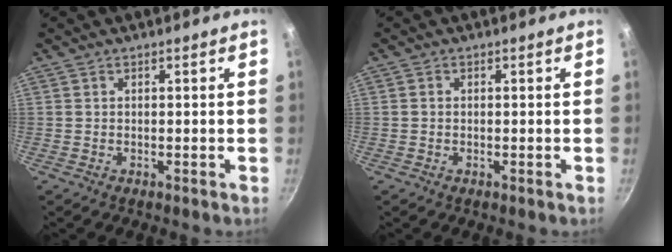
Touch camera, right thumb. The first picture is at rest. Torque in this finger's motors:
{"motor_torque": [-0.24, -0.11, 0.67, 0.66, 0.07]}